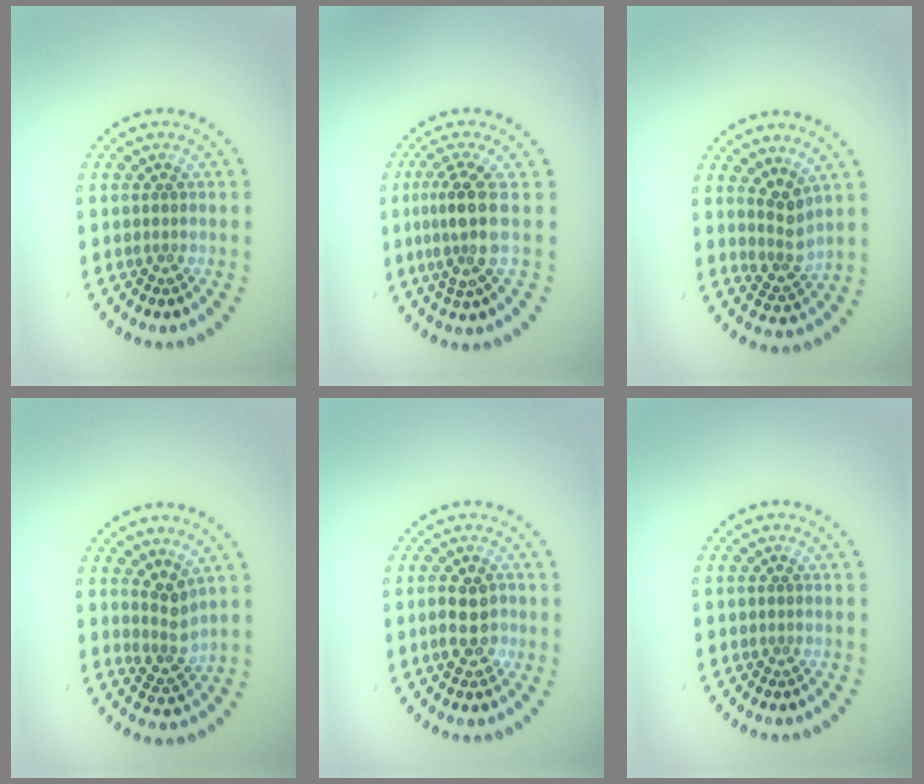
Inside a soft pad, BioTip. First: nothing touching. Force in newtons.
{"total": 3.8, "press": 2.9, "slide": 2.4}
{"total": 2.5, "press": 1.9, "slide": 1.7}
{"total": 2.5, "press": 1.9, "slide": 1.7}
{"total": 3.0, "press": 2.9, "slide": 0.4}
{"total": 0.0}